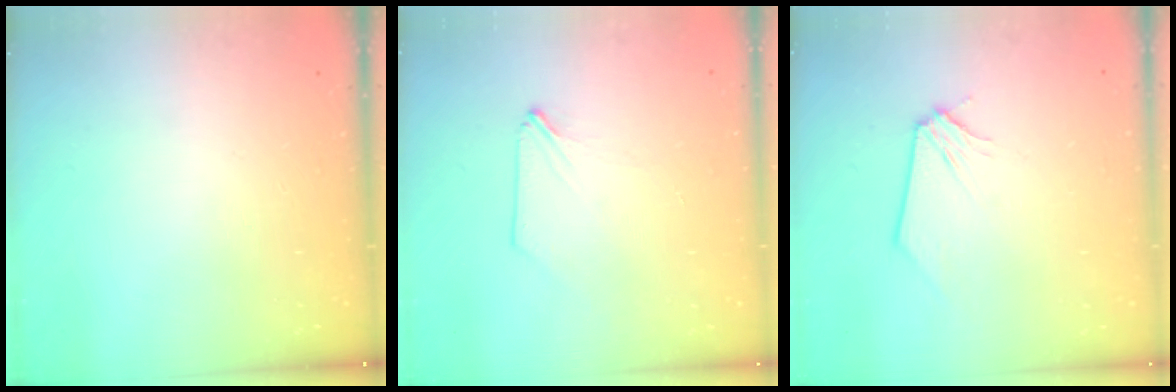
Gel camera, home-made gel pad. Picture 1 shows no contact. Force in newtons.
{"total": 0.6, "press": 0.6, "slide": 0.1}
{"total": 0.0}